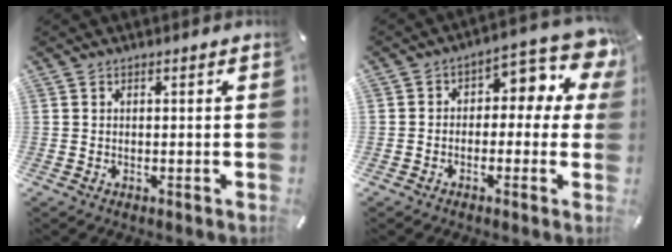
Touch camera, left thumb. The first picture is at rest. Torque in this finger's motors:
{"motor_torque": [0.90, 1.04, -0.04, 0.03, -0.03]}